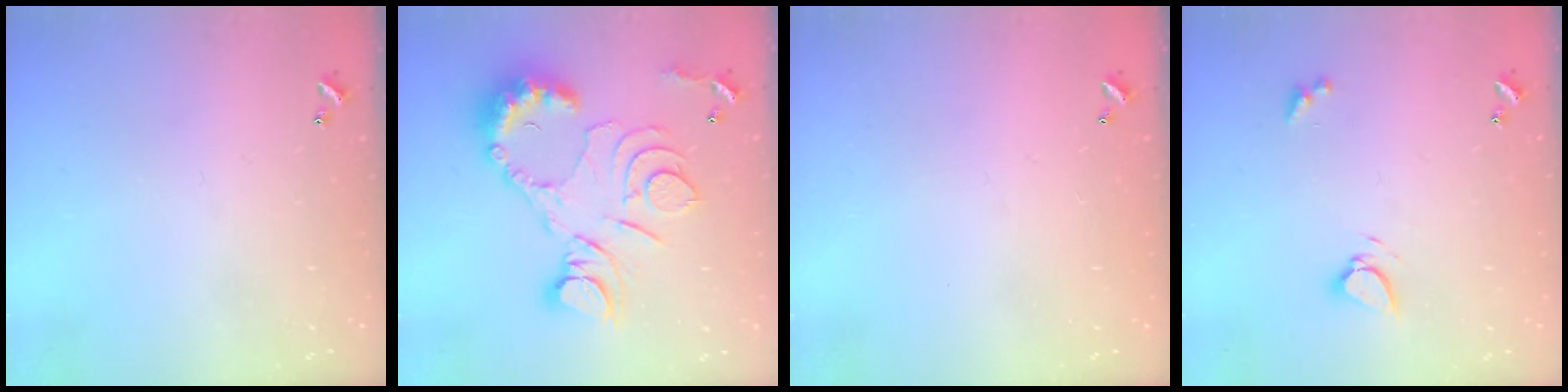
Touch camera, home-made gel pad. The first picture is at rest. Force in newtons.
{"total": 18.2, "press": 18.1, "slide": 2.2}
{"total": 3.0, "press": 3.0, "slide": 0.1}
{"total": 3.6, "press": 3.6, "slide": 0.2}